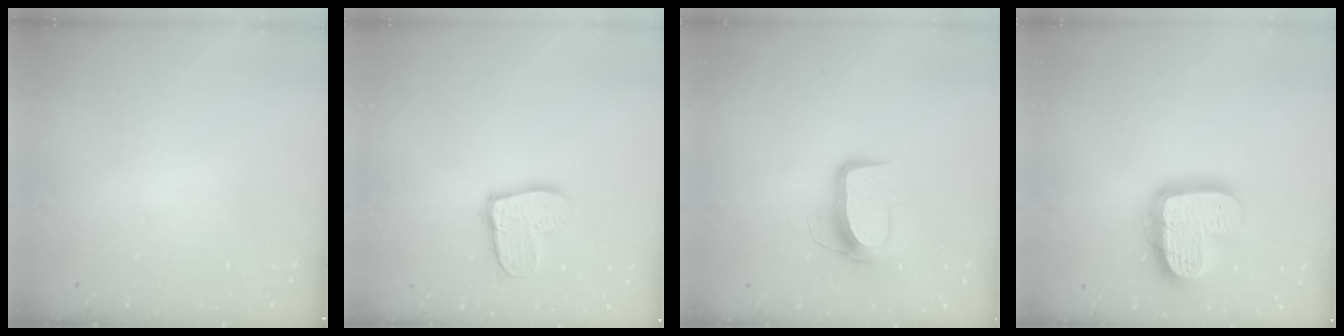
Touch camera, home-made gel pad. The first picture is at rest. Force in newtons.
{"total": 12.2, "press": 12.2, "slide": 1.0}
{"total": 10.3, "press": 10.3, "slide": 0.2}
{"total": 17.7, "press": 17.6, "slide": 1.6}